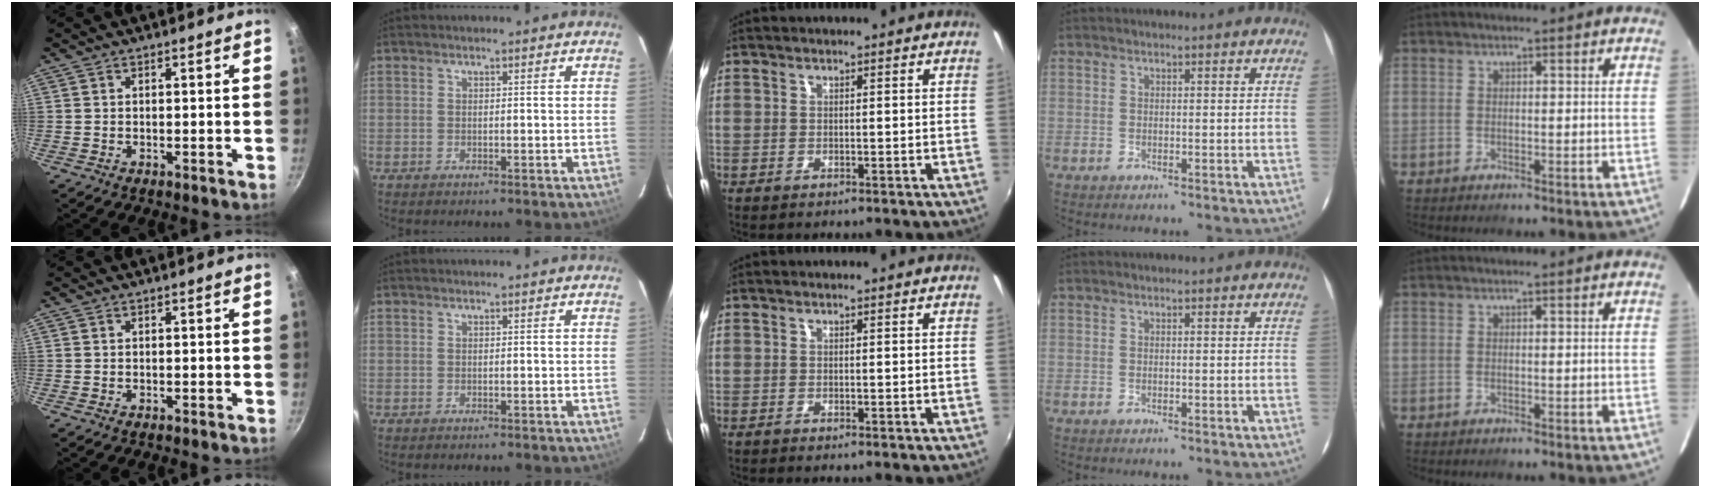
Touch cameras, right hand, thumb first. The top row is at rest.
{}